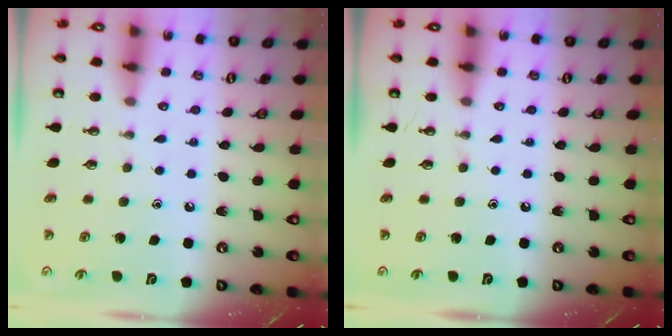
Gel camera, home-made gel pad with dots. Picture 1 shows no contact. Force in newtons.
{"total": 0.0}